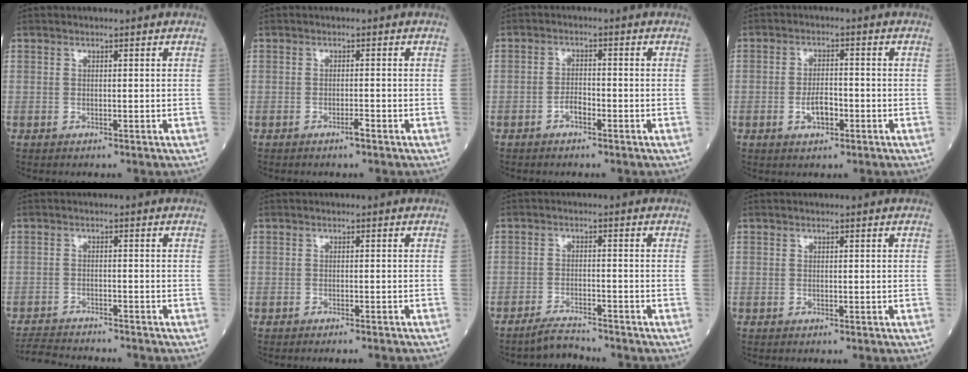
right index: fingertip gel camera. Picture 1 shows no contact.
{"total": 1.2, "force": [-0.9, -0.1, 0.8], "torque": [-0.017, 0.000, -0.016]}
{"total": 2.2, "force": [-1.3, 0.8, 1.5], "torque": [-0.024, 0.005, -0.024]}
{"total": 3.8, "force": [-1.4, 1.7, 3.1], "torque": [-0.058, 0.002, -0.023]}
{"total": 7.7, "force": [-7.4, 0.3, 2.0], "torque": [-0.030, -0.013, -0.122]}
{"total": 3.8, "force": [-3.4, -0.3, 1.7], "torque": [-0.017, -0.002, -0.044]}
{"total": 3.2, "force": [-3.2, -0.3, 0.2], "torque": [-0.007, -0.017, -0.057]}
{"total": 0.0}